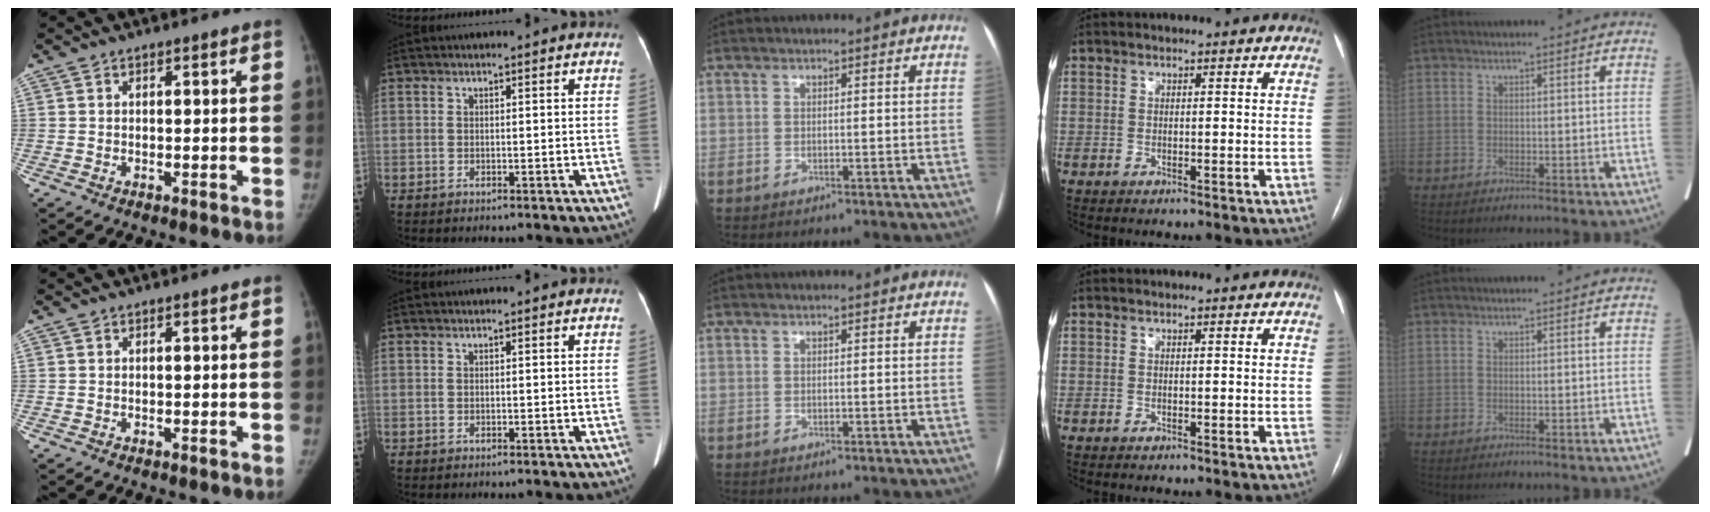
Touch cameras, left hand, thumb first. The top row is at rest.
{}